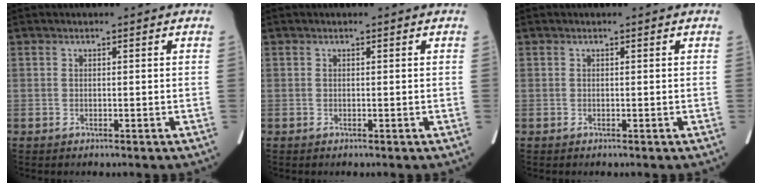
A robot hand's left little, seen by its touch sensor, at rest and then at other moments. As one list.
[{"total": 0.0}, {"total": 0.0}]